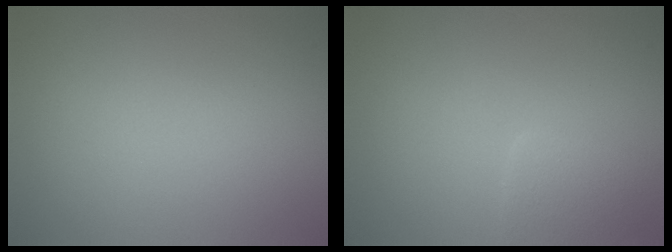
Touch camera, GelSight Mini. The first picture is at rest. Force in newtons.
{"total": 2.1, "press": 2.1, "slide": 0.1}